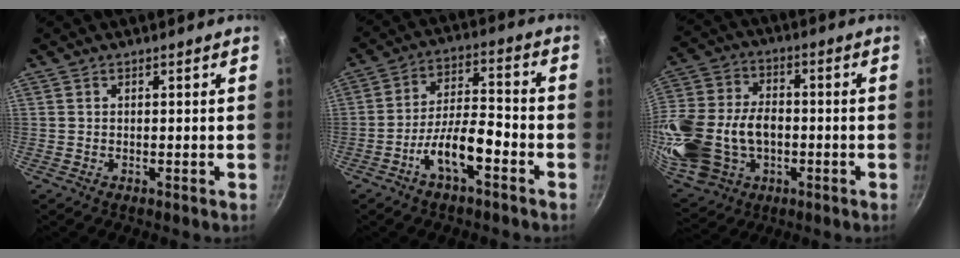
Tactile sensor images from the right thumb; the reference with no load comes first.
{"total": 9.8, "force": [-5.0, 3.5, 7.7], "torque": [-0.130, 0.047, -0.089]}
{"total": 23.9, "force": [-4.1, 17.2, 16.0], "torque": [-0.354, 0.031, -0.061]}